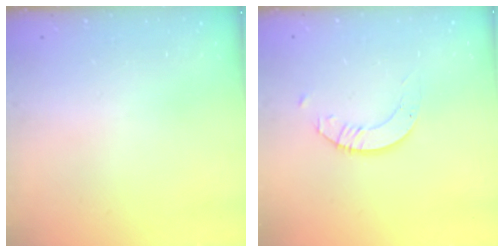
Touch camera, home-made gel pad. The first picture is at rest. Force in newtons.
{"total": 3.4, "press": 3.4, "slide": 0.0}